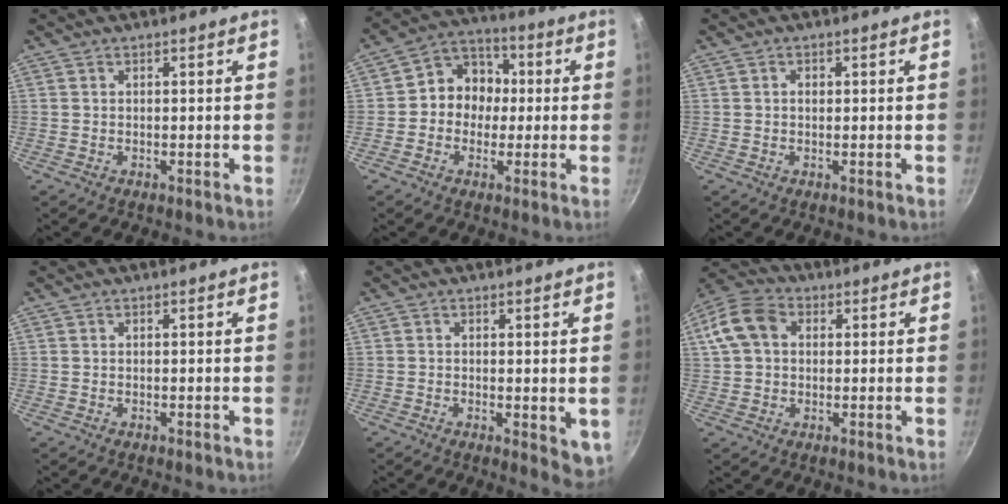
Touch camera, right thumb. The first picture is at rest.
{"total": 9.7, "force": [-0.1, 8.5, 4.6], "torque": [-0.020, 0.027, -0.022]}
{"total": 1.3, "force": [0.2, 1.0, 0.7], "torque": [-0.009, 0.003, 0.001]}
{"total": 0.0}
{"total": 4.8, "force": [-0.2, 2.2, 4.2], "torque": [-0.052, -0.014, -0.001]}
{"total": 10.4, "force": [2.0, 7.8, 6.5], "torque": [-0.111, 0.023, 0.021]}